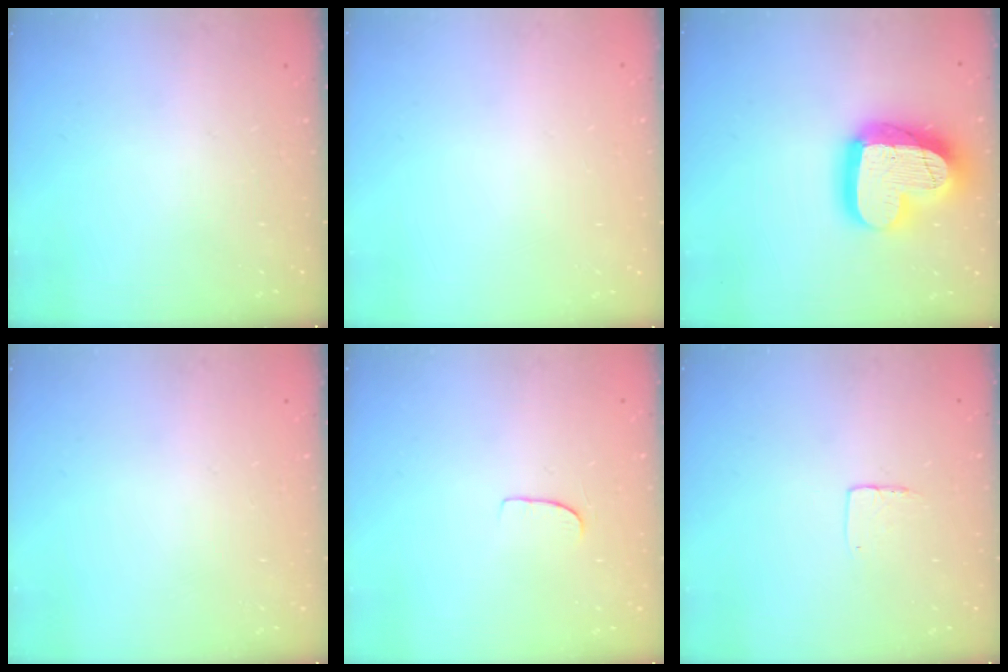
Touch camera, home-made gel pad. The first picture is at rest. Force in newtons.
{"total": 0.0}
{"total": 23.3, "press": 23.3, "slide": 1.9}
{"total": 0.0}
{"total": 5.8, "press": 5.8, "slide": 0.3}
{"total": 4.5, "press": 4.5, "slide": 0.3}